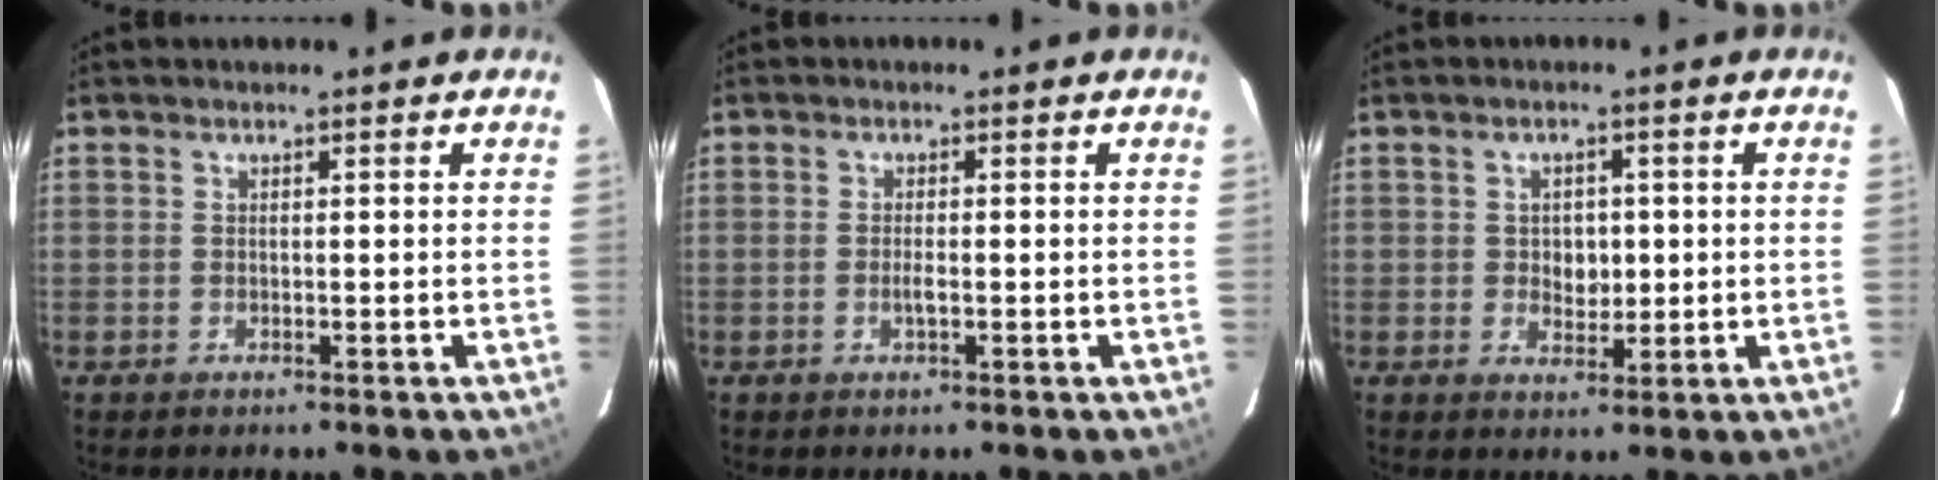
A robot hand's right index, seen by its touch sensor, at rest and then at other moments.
{"total": 1.5, "force": [-0.4, 0.2, 1.4], "torque": [-0.028, 0.001, -0.007]}
{"total": 4.0, "force": [0.0, 3.1, 2.4], "torque": [-0.038, 0.005, 0.003]}